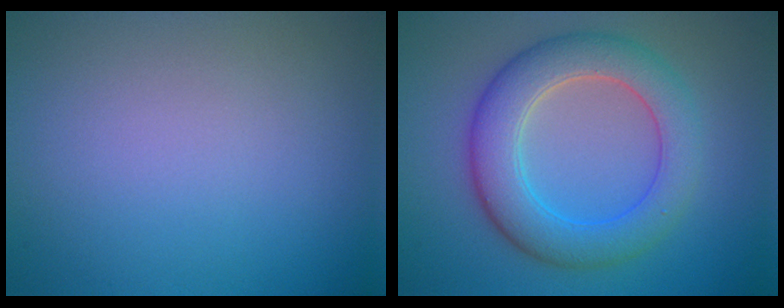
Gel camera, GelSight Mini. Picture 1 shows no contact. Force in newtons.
{"total": 6.4, "press": 6.4, "slide": 0.2}